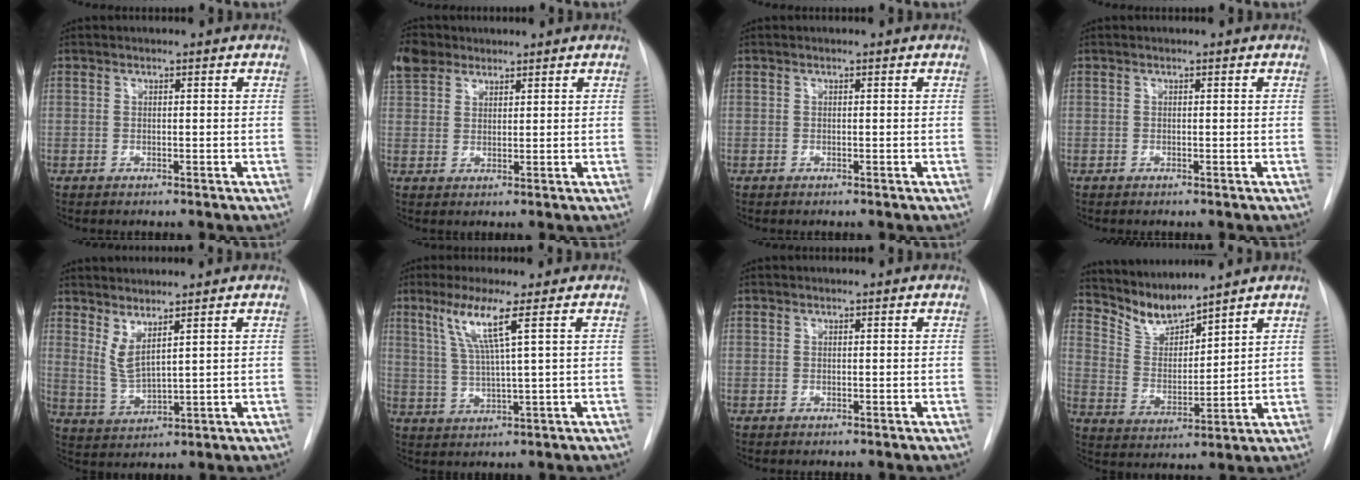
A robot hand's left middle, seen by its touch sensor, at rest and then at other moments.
{"total": 5.9, "force": [4.5, 3.5, 1.8], "torque": [-0.047, 0.018, 0.092]}
{"total": 0.0}
{"total": 0.0}
{"total": 4.3, "force": [2.7, 0.5, 3.4], "torque": [-0.076, -0.019, 0.064]}
{"total": 6.7, "force": [3.1, -1.1, 5.9], "torque": [-0.118, -0.004, 0.065]}
{"total": 0.0}
{"total": 6.9, "force": [6.8, 0.4, 0.9], "torque": [-0.031, -0.002, 0.147]}